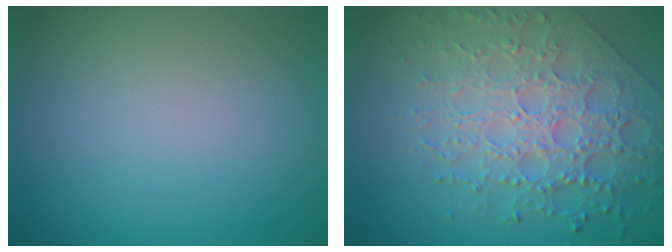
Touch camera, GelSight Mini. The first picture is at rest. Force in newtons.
{"total": 7.5, "press": 5.4, "slide": 5.1}